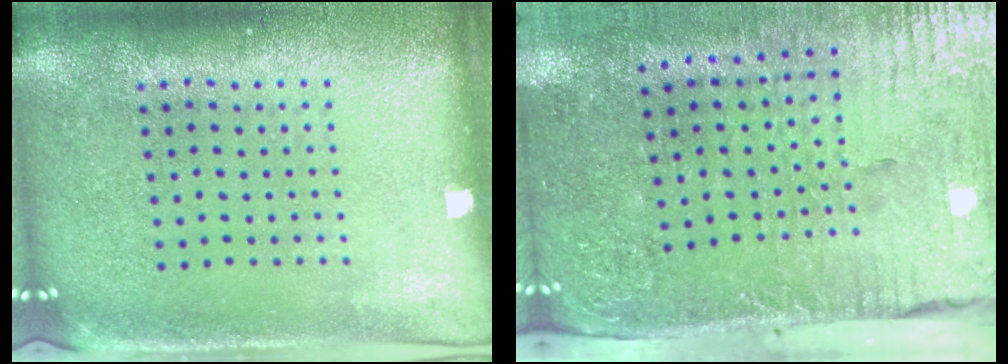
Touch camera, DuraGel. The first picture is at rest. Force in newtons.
{"total": 4.9, "press": 4.1, "slide": 2.5}